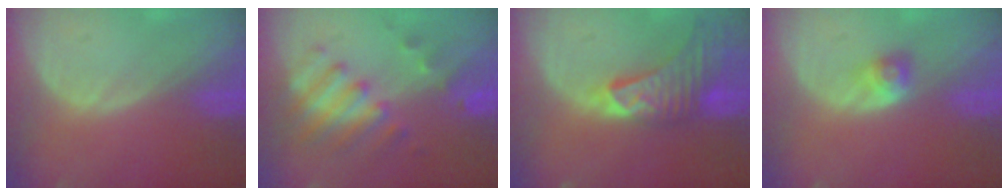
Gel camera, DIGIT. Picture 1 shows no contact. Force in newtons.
{"total": 8.1, "press": 7.2, "slide": 3.8}
{"total": 9.1, "press": 8.2, "slide": 3.9}
{"total": 2.7, "press": 2.4, "slide": 1.3}